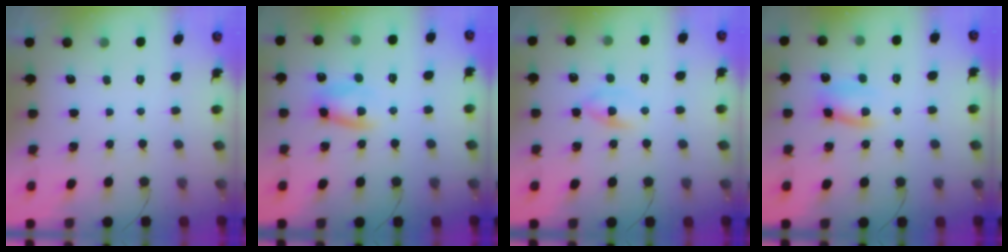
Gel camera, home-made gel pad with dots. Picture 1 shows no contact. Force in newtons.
{"total": 8.4, "press": 8.3, "slide": 1.4}
{"total": 3.7, "press": 3.6, "slide": 1.0}
{"total": 8.1, "press": 8.1, "slide": 0.6}